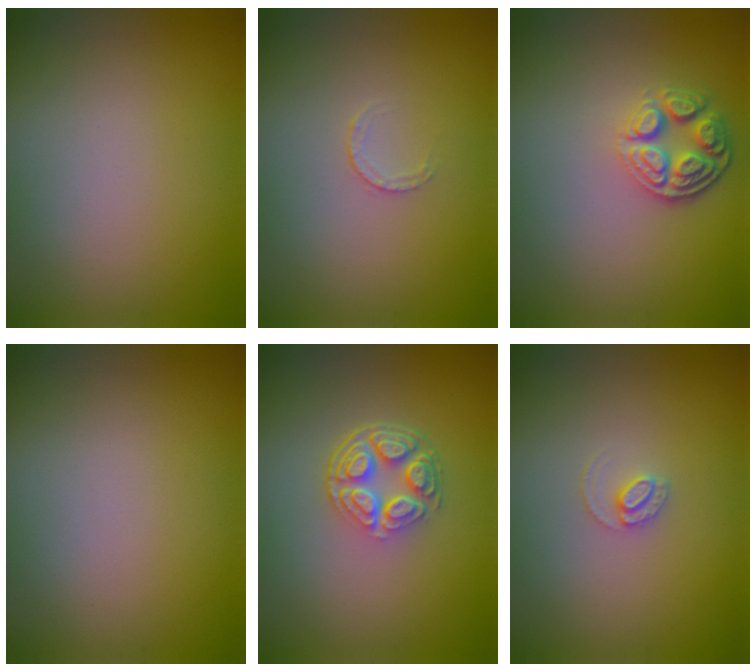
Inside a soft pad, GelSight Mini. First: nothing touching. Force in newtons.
{"total": 0.6, "press": 0.4, "slide": 0.4}
{"total": 4.0, "press": 3.2, "slide": 2.4}
{"total": 0.0}
{"total": 4.5, "press": 3.2, "slide": 3.1}
{"total": 1.2, "press": 1.2, "slide": 0.0}